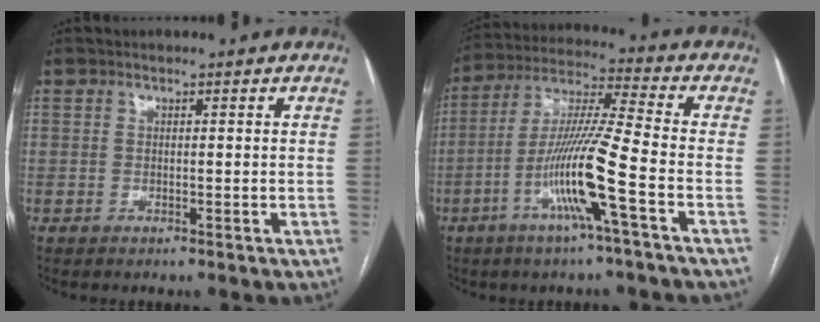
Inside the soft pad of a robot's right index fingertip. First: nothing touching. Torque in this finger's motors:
{"motor_torque": [1.88, -0.26, 1.05, 0.21]}